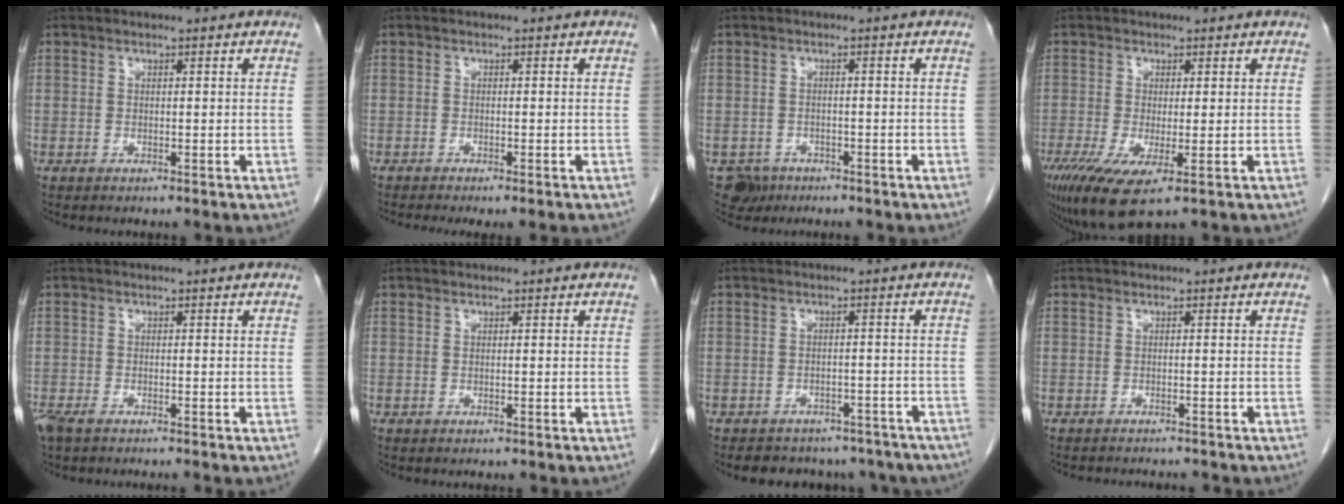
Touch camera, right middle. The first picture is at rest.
{"total": 4.0, "force": [-3.3, 0.4, 2.3], "torque": [-0.024, -0.007, -0.046]}
{"total": 3.2, "force": [-2.1, 2.4, 0.1], "torque": [-0.001, 0.005, -0.033]}
{"total": 7.5, "force": [-3.3, 1.7, 6.6], "torque": [-0.116, -0.024, -0.051]}
{"total": 4.0, "force": [-3.2, 1.0, 2.3], "torque": [-0.041, -0.011, -0.051]}
{"total": 0.0}
{"total": 13.1, "force": [-10.9, 6.3, 3.4], "torque": [-0.047, 0.011, -0.113]}
{"total": 4.9, "force": [-4.7, 1.0, 1.3], "torque": [-0.012, -0.005, -0.060]}